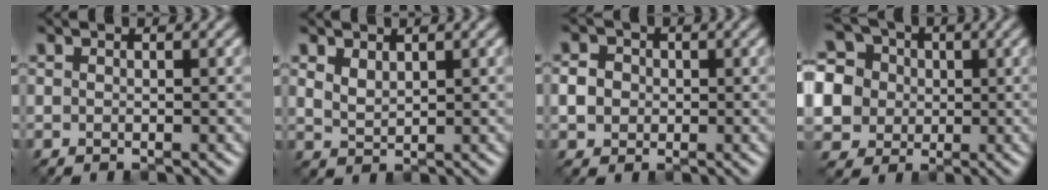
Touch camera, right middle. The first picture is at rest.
{"total": 1.8, "force": [1.2, 0.9, 1.0], "torque": [-0.023, -0.003, 0.029]}
{"total": 2.2, "force": [-0.1, 2.0, 0.9], "torque": [-0.014, 0.000, -0.003]}
{"total": 10.9, "force": [0.9, 10.0, 4.2], "torque": [-0.118, 0.025, -0.006]}